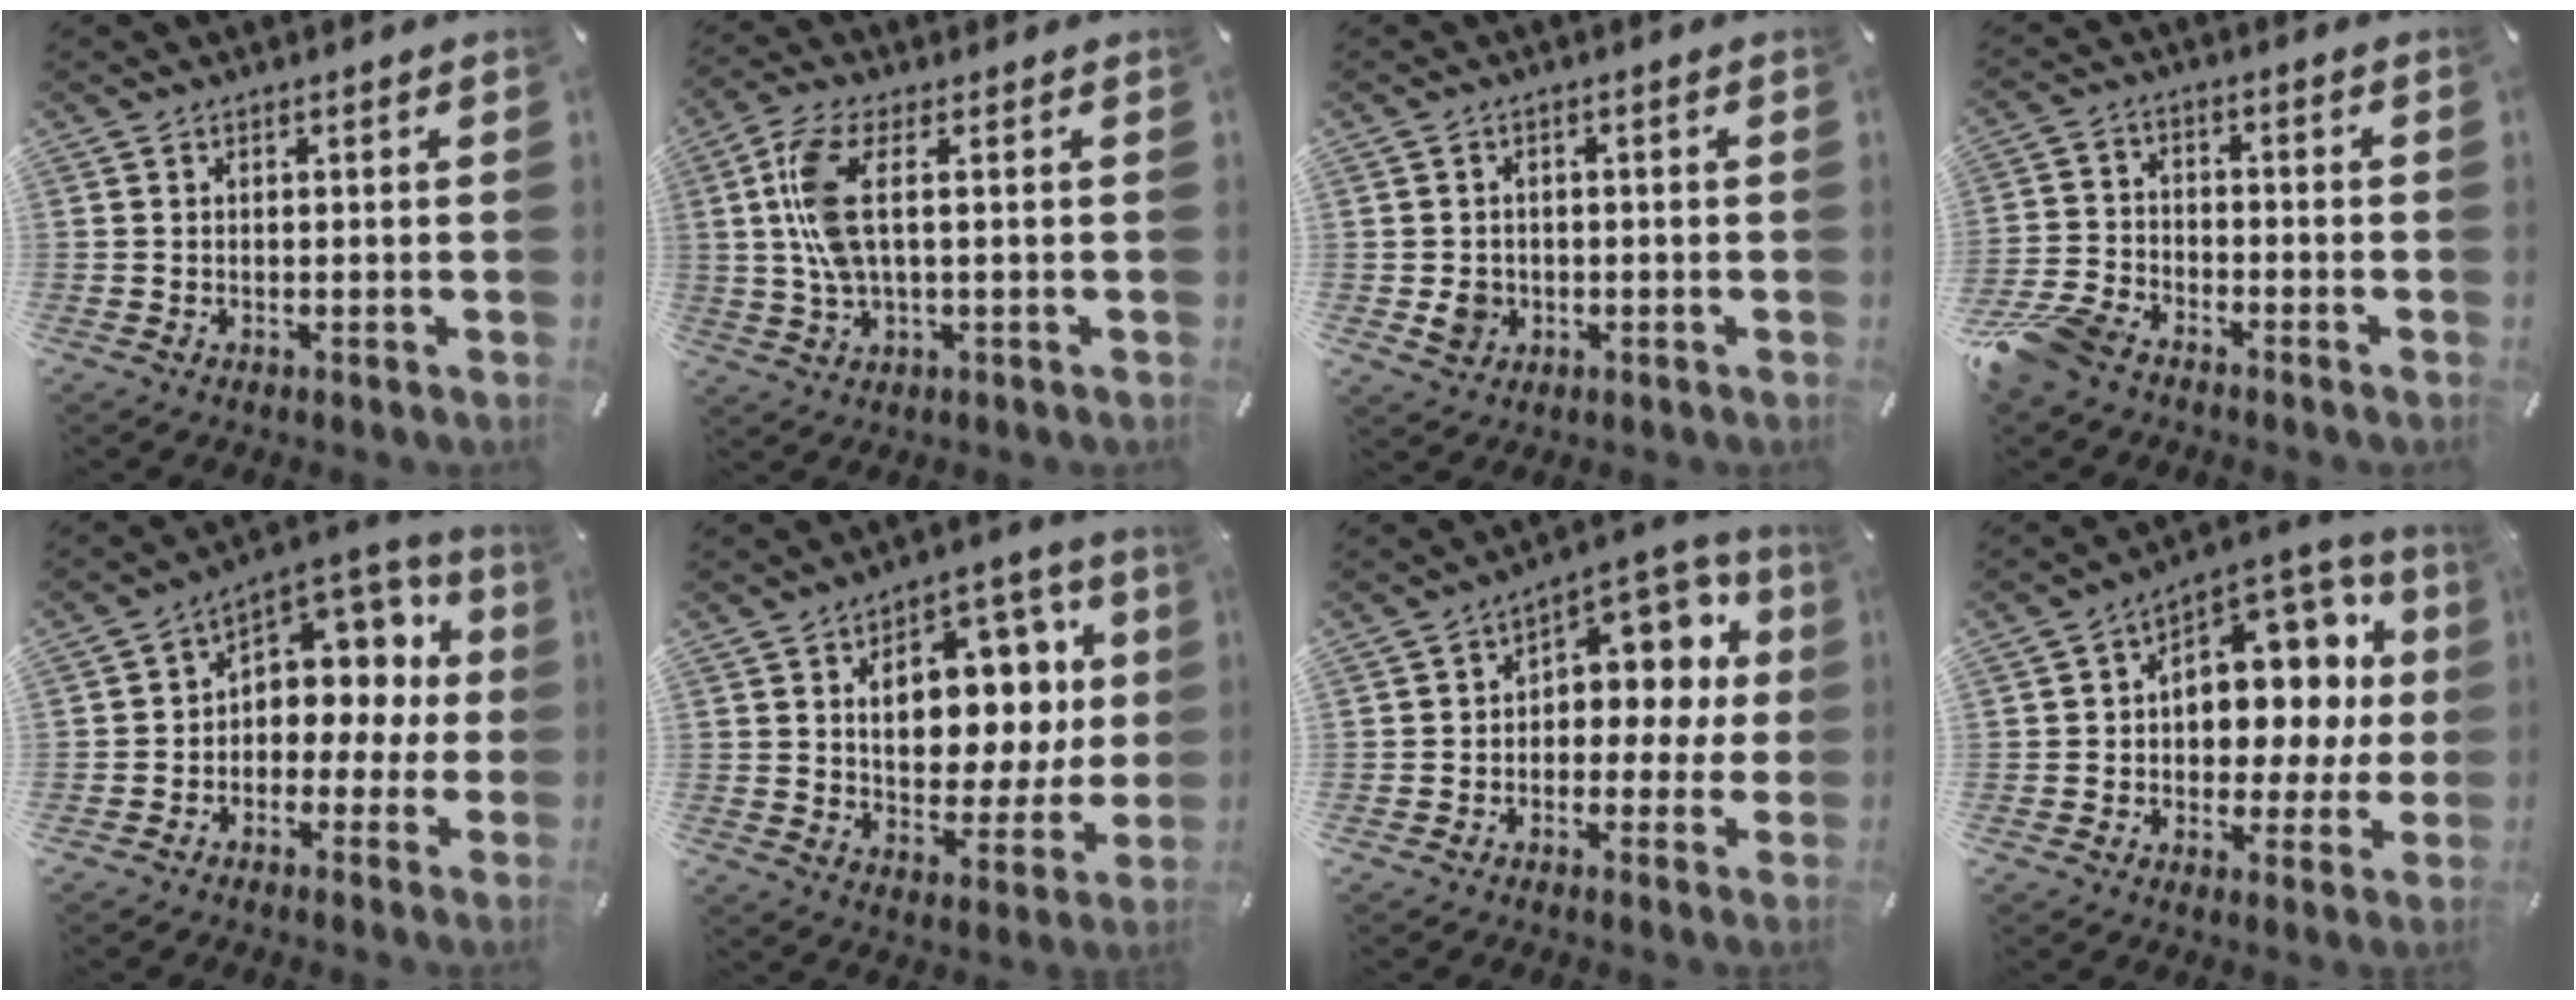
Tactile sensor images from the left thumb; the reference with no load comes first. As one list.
[{"total": 9.1, "force": [1.2, 3.4, 8.3], "torque": [-0.184, -0.007, 0.019]}, {"total": 4.2, "force": [-0.9, 3.9, 1.2], "torque": [-0.011, -0.001, -0.017]}, {"total": 9.5, "force": [-7.6, 4.3, 3.7], "torque": [-0.087, 0.030, -0.150]}, {"total": 8.1, "force": [1.9, 7.1, 3.4], "torque": [-0.041, -0.025, 0.036]}, {"total": 15.4, "force": [4.7, 10.4, 10.3], "torque": [-0.130, -0.029, 0.082]}, {"total": 10.2, "force": [2.3, 7.2, 6.8], "torque": [-0.078, -0.023, 0.040]}, {"total": 12.4, "force": [2.9, 9.2, 7.8], "torque": [-0.083, -0.039, 0.053]}]